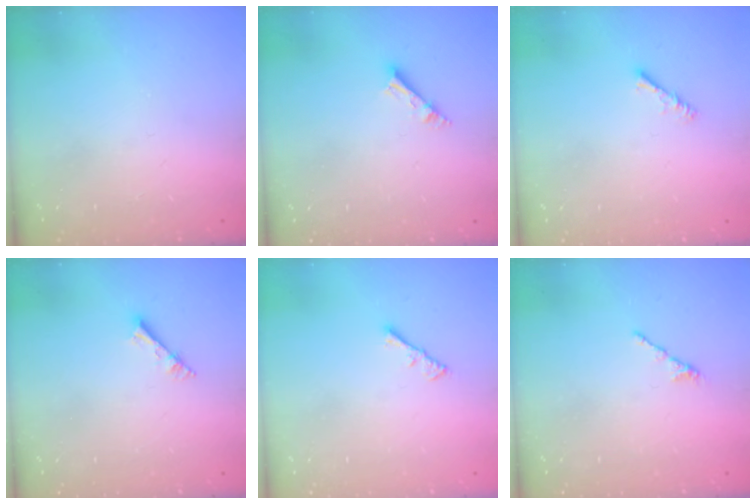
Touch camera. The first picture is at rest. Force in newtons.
{"total": 3.9, "press": 3.8, "slide": 0.5}
{"total": 2.3, "press": 2.3, "slide": 0.4}
{"total": 2.7, "press": 2.7, "slide": 0.3}
{"total": 1.3, "press": 1.2, "slide": 0.4}
{"total": 1.7, "press": 1.6, "slide": 0.5}